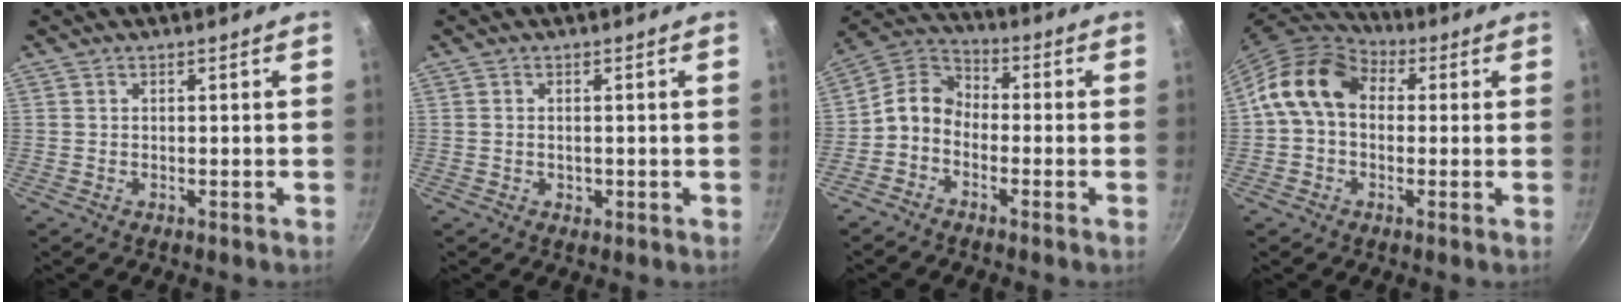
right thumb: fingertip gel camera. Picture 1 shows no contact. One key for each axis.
{"total": 1.2, "fx": -0.2, "fy": 0.9, "fz": 0.8, "tx": -0.008, "ty": 0.001, "tz": -0.003}
{"total": 7.3, "fx": -2.4, "fy": 5.4, "fz": 4.2, "tx": -0.069, "ty": 0.044, "tz": -0.072}
{"total": 12.8, "fx": 1.4, "fy": 9.7, "fz": 8.3, "tx": -0.123, "ty": 0.027, "tz": 0.004}